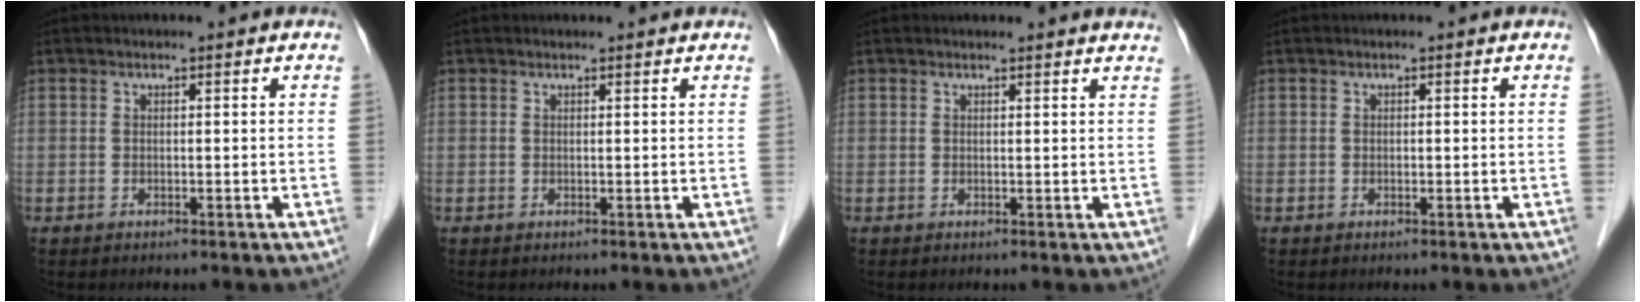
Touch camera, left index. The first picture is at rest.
{"total": 0.9, "force": [0.9, 0.0, 0.1], "torque": [-0.011, 0.004, 0.010]}
{"total": 3.2, "force": [3.2, 0.1, 0.5], "torque": [-0.013, 0.000, 0.021]}
{"total": 0.0}